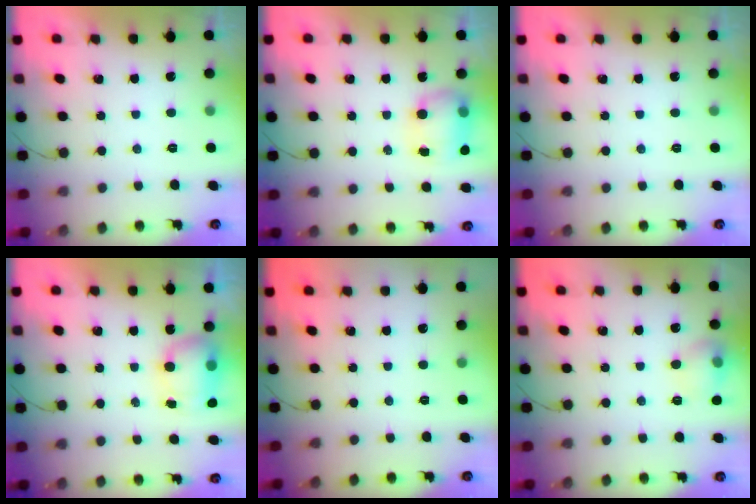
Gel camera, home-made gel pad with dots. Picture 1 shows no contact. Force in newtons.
{"total": 8.0, "press": 8.0, "slide": 0.6}
{"total": 0.0}
{"total": 7.0, "press": 6.9, "slide": 1.1}
{"total": 0.0}
{"total": 9.6, "press": 9.5, "slide": 1.3}